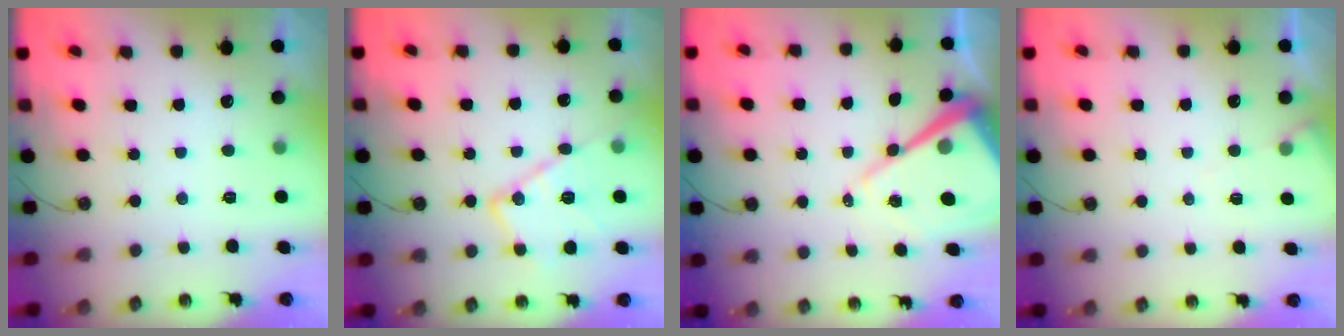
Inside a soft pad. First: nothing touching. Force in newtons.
{"total": 14.6, "press": 14.6, "slide": 1.3}
{"total": 15.8, "press": 15.7, "slide": 1.4}
{"total": 4.8, "press": 4.7, "slide": 0.7}